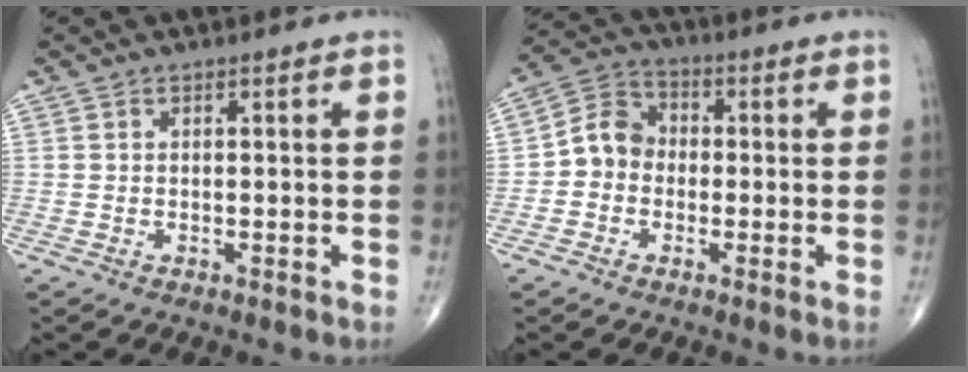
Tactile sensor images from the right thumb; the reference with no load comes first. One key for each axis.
{"total": 7.2, "fx": -1.1, "fy": 6.2, "fz": 3.4, "tx": -0.041, "ty": 0.031, "tz": -0.036}